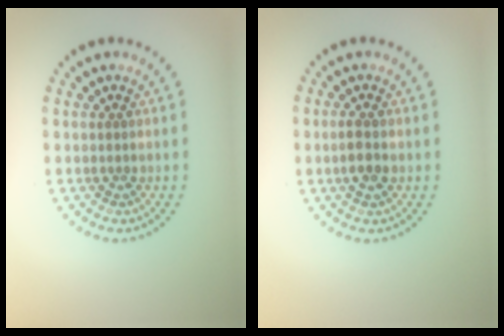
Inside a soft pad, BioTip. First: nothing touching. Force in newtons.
{"total": 1.8, "press": 1.7, "slide": 0.4}